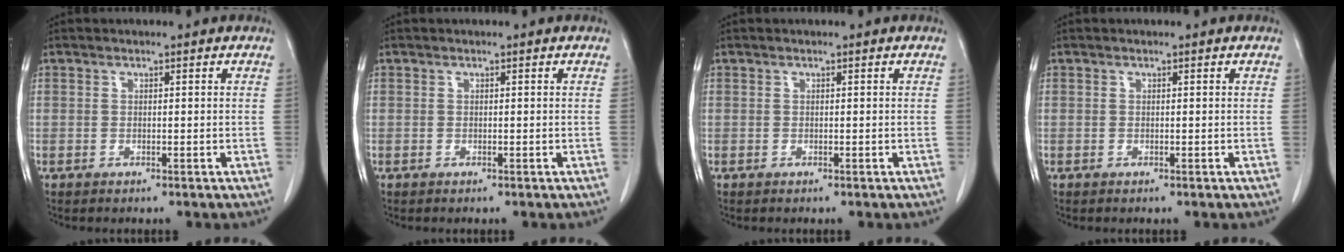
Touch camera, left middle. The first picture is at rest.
{"total": 0.0}
{"total": 0.0}
{"total": 0.0}